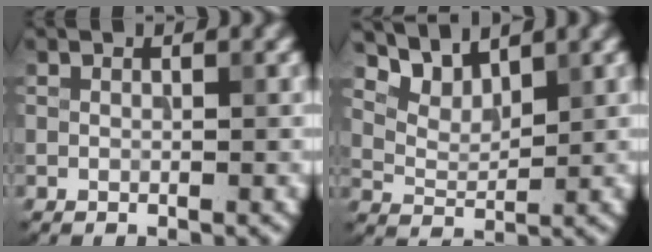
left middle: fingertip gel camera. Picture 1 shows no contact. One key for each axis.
{"total": 3.5, "fx": 3.2, "fy": 0.9, "fz": 1.0, "tx": -0.031, "ty": -0.005, "tz": 0.063}